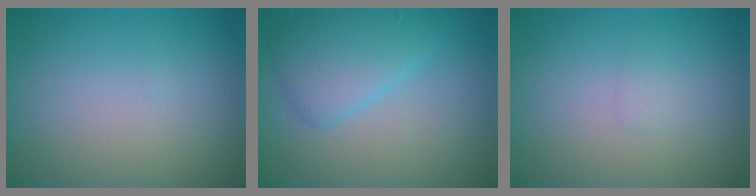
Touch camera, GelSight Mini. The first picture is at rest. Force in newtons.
{"total": 3.4, "press": 3.4, "slide": 0.1}
{"total": 0.6, "press": 0.6, "slide": 0.0}